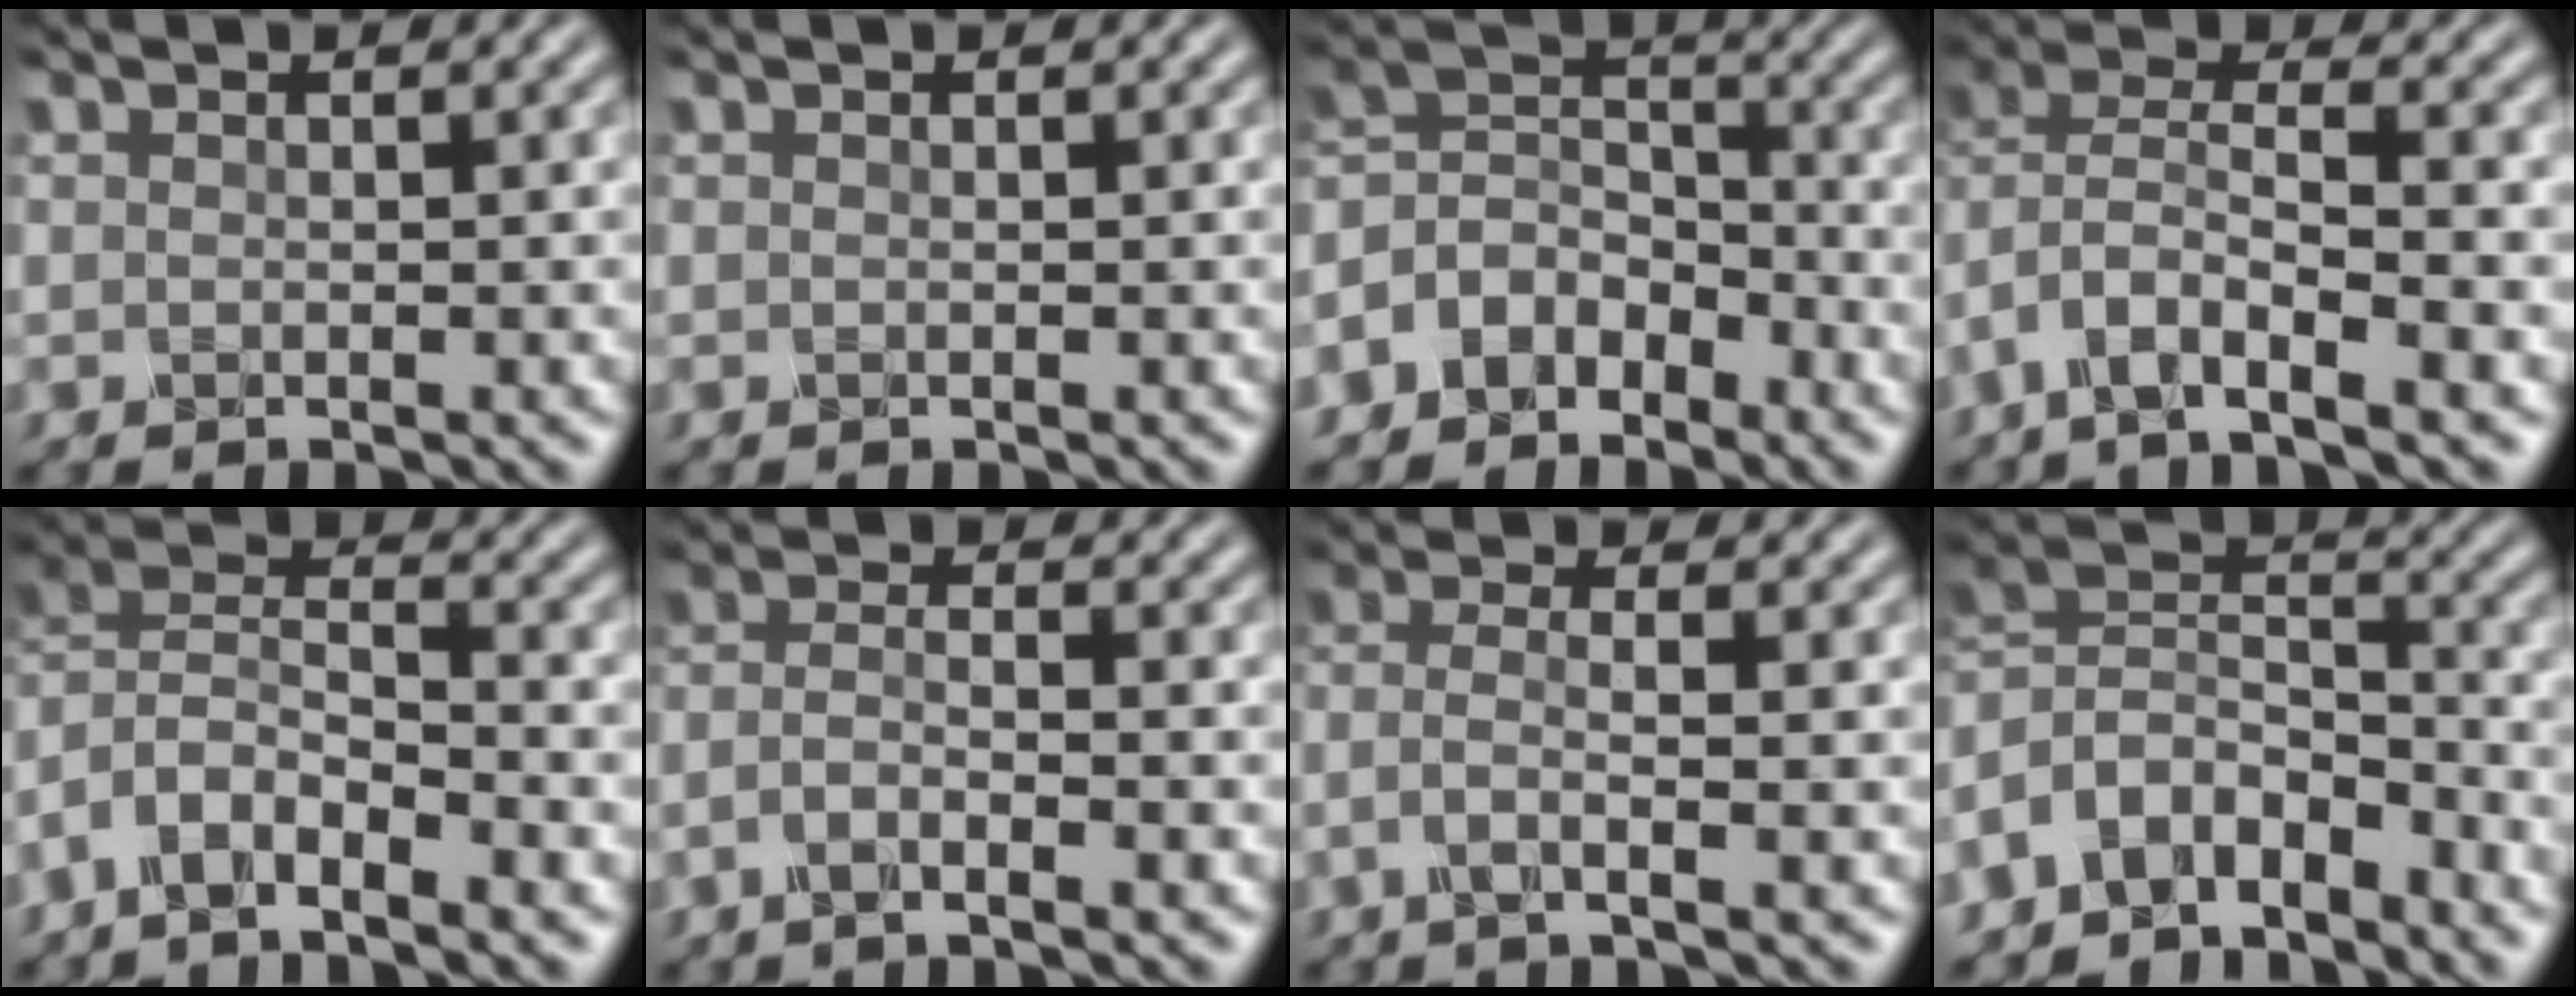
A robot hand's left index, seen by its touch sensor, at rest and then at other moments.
{"total": 0.0}
{"total": 5.6, "force": [-3.5, 3.7, 2.3], "torque": [-0.039, 0.007, -0.083]}
{"total": 6.9, "force": [-3.7, 2.9, 5.0], "torque": [-0.088, 0.004, -0.079]}
{"total": 7.3, "force": [-4.6, 2.9, 4.8], "torque": [-0.084, 0.007, -0.094]}
{"total": 3.2, "force": [-1.7, 0.8, 2.6], "torque": [-0.052, 0.003, -0.042]}
{"total": 3.1, "force": [-1.3, 0.7, 2.7], "torque": [-0.053, 0.005, -0.038]}
{"total": 7.5, "force": [-5.2, 4.1, 3.6], "torque": [-0.062, 0.001, -0.108]}